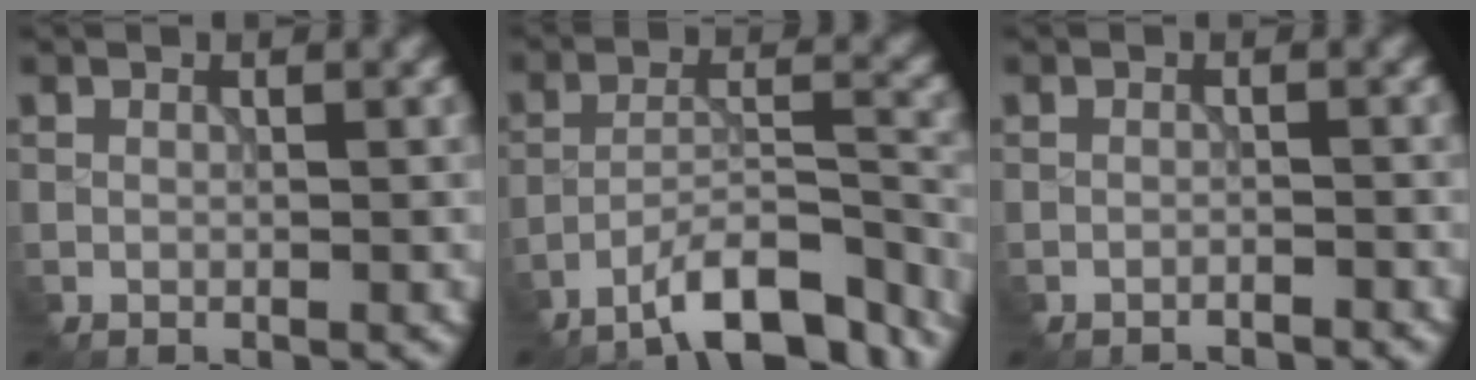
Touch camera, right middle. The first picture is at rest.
{"total": 9.7, "force": [-7.9, 2.4, 5.1], "torque": [-0.069, 0.008, -0.133]}
{"total": 1.2, "force": [-1.2, 0.1, 0.1], "torque": [0.006, 0.001, -0.026]}